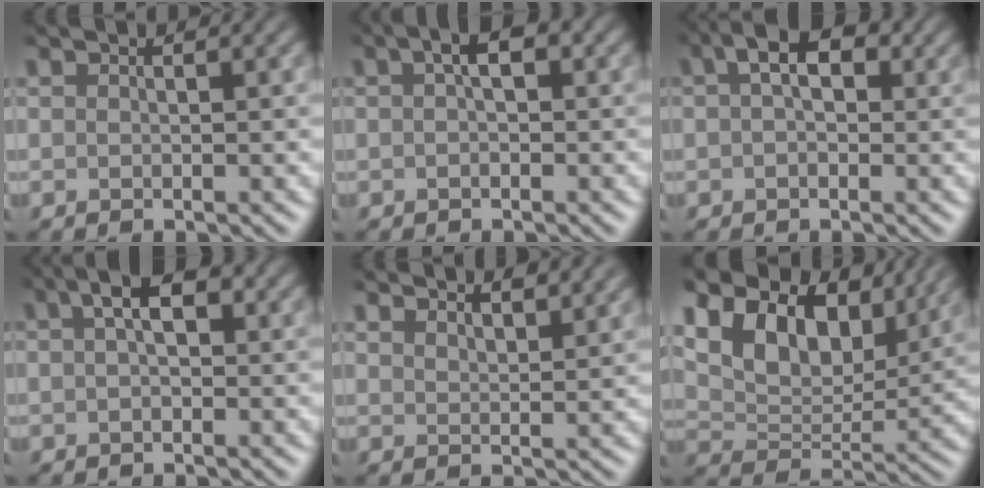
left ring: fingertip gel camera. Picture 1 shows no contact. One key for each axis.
{"total": 1.7, "fx": 0.3, "fy": 0.7, "fz": 1.5, "tx": -0.019, "ty": 0.008, "tz": 0.000}
{"total": 3.7, "fx": 1.1, "fy": 2.0, "fz": 2.9, "tx": -0.036, "ty": 0.012, "tz": 0.006}
{"total": 2.8, "fx": 0.7, "fy": 1.3, "fz": 2.4, "tx": -0.033, "ty": 0.009, "tz": 0.004}
{"total": 4.0, "fx": 3.6, "fy": 0.8, "fz": 1.5, "tx": -0.013, "ty": 0.010, "tz": 0.038}
{"total": 10.8, "fx": 6.2, "fy": 6.2, "fz": 6.3, "tx": -0.125, "ty": 0.019, "tz": 0.100}